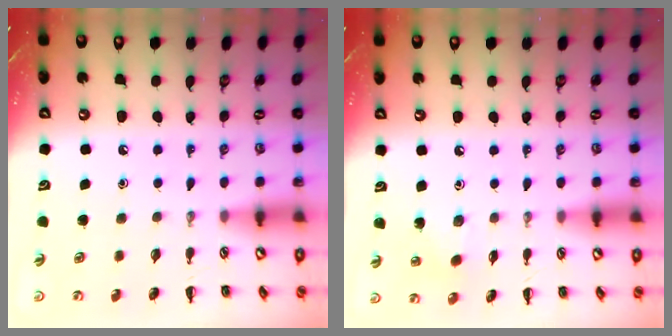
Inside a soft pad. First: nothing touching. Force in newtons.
{"total": 3.2, "press": 3.1, "slide": 0.9}